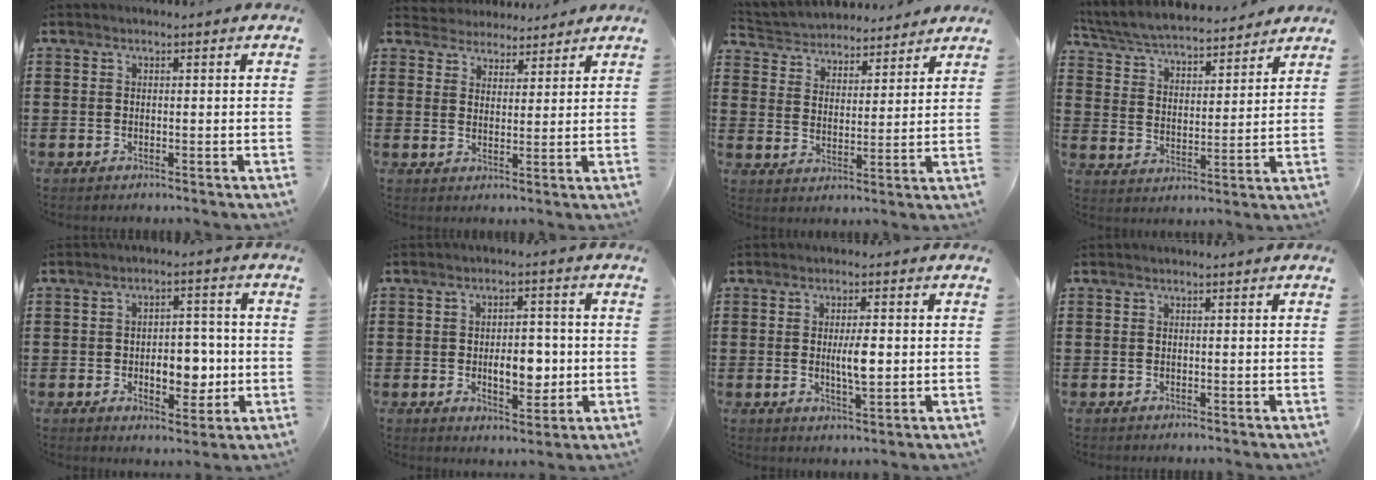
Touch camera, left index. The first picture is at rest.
{"total": 3.5, "force": [3.2, 1.2, -0.6], "torque": [-0.006, -0.006, 0.059]}
{"total": 3.9, "force": [3.8, 0.8, -0.5], "torque": [-0.015, -0.027, 0.064]}
{"total": 5.5, "force": [5.3, 0.4, 1.4], "torque": [-0.052, -0.033, 0.089]}
{"total": 7.1, "force": [-1.4, 4.2, 5.6], "torque": [-0.084, 0.006, -0.028]}
{"total": 6.9, "force": [-0.9, 3.7, 5.7], "torque": [-0.080, -0.001, -0.023]}
{"total": 4.7, "force": [0.1, 1.4, 4.5], "torque": [-0.073, -0.003, -0.002]}
{"total": 0.0}